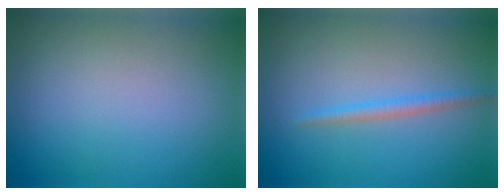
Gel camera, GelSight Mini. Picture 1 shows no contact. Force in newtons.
{"total": 1.5, "press": 1.5, "slide": 0.1}